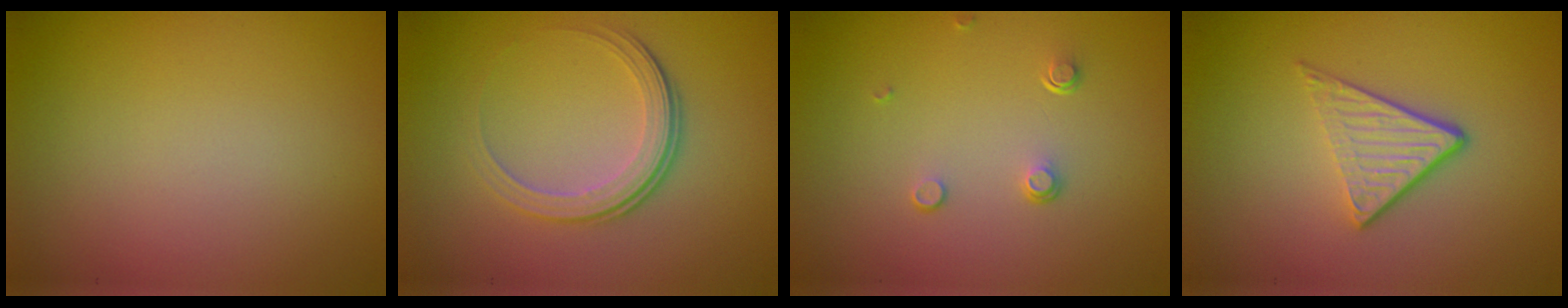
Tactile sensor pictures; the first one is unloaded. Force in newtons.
{"total": 3.7, "press": 2.5, "slide": 2.8}
{"total": 1.0, "press": 0.7, "slide": 0.8}
{"total": 3.6, "press": 2.4, "slide": 2.7}